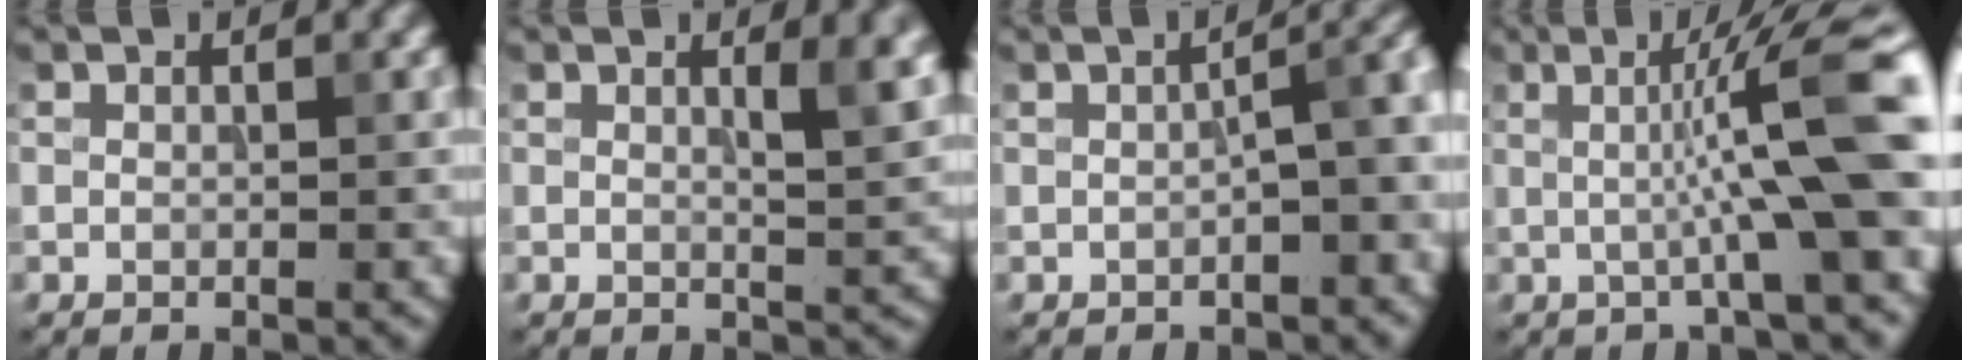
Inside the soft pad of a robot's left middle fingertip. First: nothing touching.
{"total": 3.2, "force": [1.1, 0.8, 2.9], "torque": [-0.033, -0.002, 0.015]}
{"total": 4.2, "force": [-0.7, 1.2, 3.9], "torque": [-0.054, 0.011, -0.010]}
{"total": 9.4, "force": [0.5, 1.3, 9.2], "torque": [-0.124, 0.004, 0.005]}